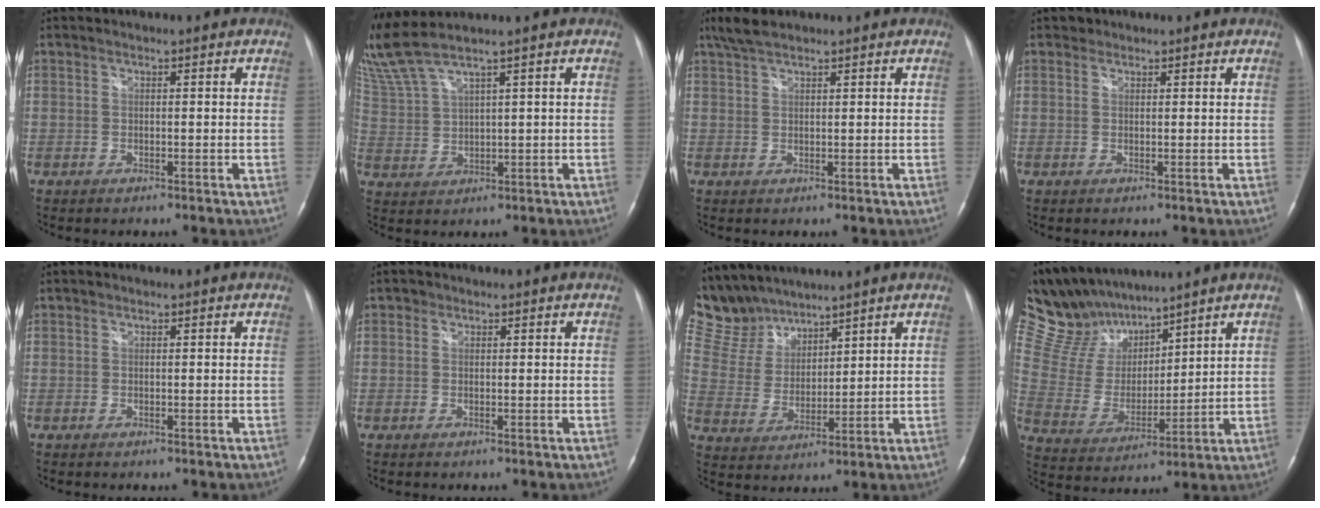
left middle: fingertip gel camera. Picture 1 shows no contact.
{"total": 6.6, "force": [5.6, -1.2, 3.3], "torque": [-0.089, 0.014, 0.127]}
{"total": 3.3, "force": [2.7, 0.8, 1.8], "torque": [-0.046, 0.012, 0.056]}
{"total": 0.8, "force": [0.6, 0.6, -0.1], "torque": [0.003, 0.000, 0.005]}
{"total": 0.0}
{"total": 0.6, "force": [0.3, 0.5, 0.1], "torque": [0.002, 0.001, 0.001]}
{"total": 9.6, "force": [9.0, 3.5, 0.5], "torque": [-0.028, 0.016, 0.198]}
{"total": 13.3, "force": [11.7, 4.7, 4.4], "torque": [-0.110, 0.027, 0.235]}